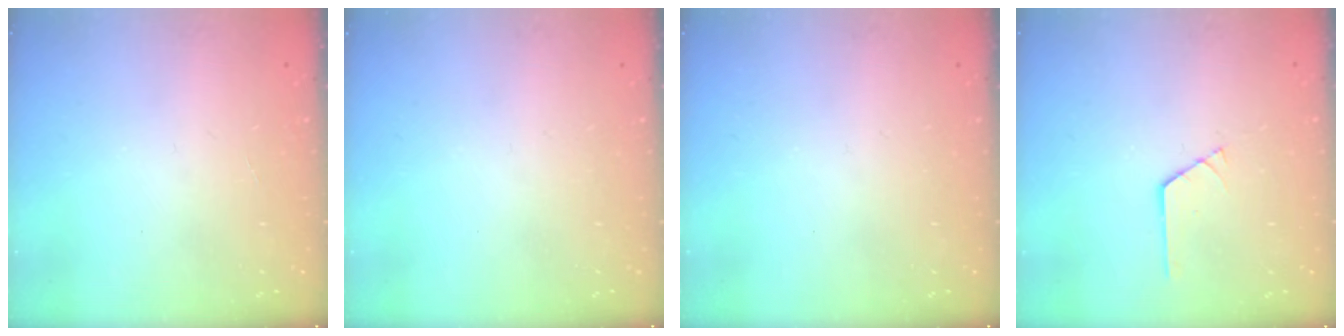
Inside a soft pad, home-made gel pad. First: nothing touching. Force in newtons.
{"total": 0.0}
{"total": 0.0}
{"total": 1.0, "press": 1.0, "slide": 0.1}